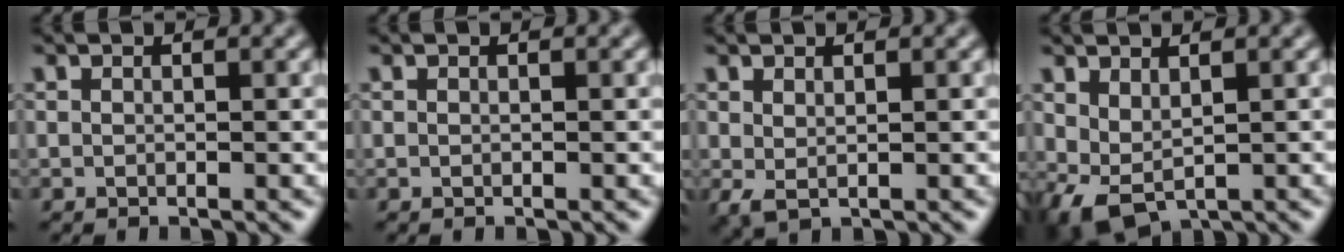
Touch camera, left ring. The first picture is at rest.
{"total": 0.0}
{"total": 1.3, "force": [0.3, 0.6, 1.1], "torque": [-0.027, -0.004, 0.010]}
{"total": 2.9, "force": [0.5, 1.7, 2.3], "torque": [-0.051, -0.005, 0.014]}